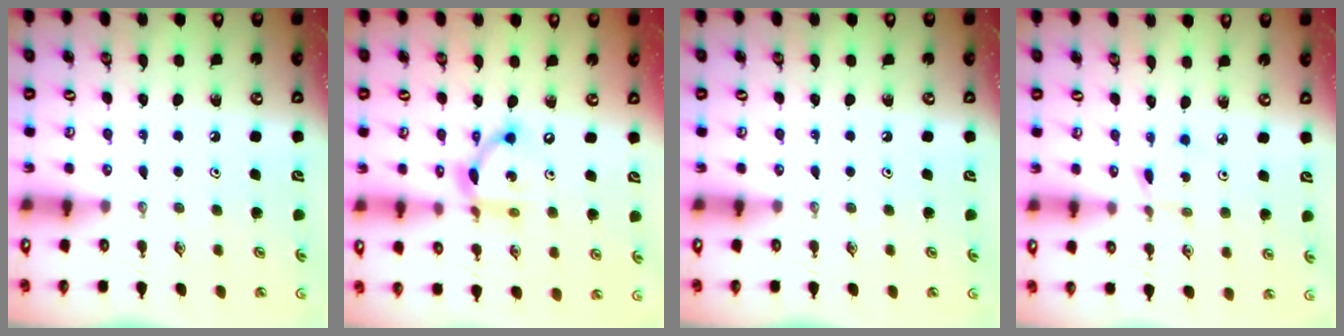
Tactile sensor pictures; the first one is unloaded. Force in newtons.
{"total": 12.2, "press": 12.2, "slide": 0.6}
{"total": 0.0}
{"total": 0.7, "press": 0.7, "slide": 0.1}